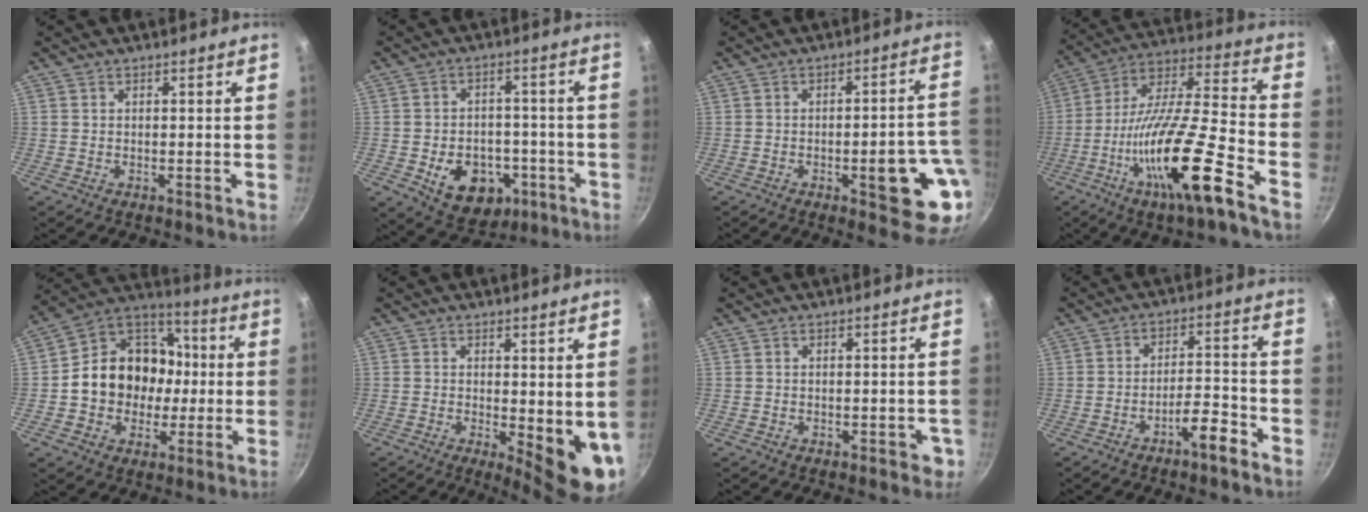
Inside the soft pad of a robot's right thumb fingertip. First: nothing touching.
{"total": 13.0, "force": [-4.4, 9.5, 7.7], "torque": [-0.077, 0.021, -0.049]}
{"total": 13.3, "force": [-3.9, 4.4, 11.9], "torque": [-0.112, 0.028, -0.048]}
{"total": 21.8, "force": [-10.3, 4.0, 18.8], "torque": [-0.314, 0.047, -0.193]}
{"total": 17.8, "force": [-0.9, 14.9, 9.8], "torque": [-0.124, 0.040, -0.027]}
{"total": 8.9, "force": [0.0, 3.1, 8.3], "torque": [-0.093, -0.021, 0.006]}
{"total": 2.4, "force": [-0.9, 1.4, 1.7], "torque": [-0.004, 0.010, -0.007]}
{"total": 6.2, "force": [-4.2, 1.4, 4.3], "torque": [-0.062, 0.041, -0.064]}